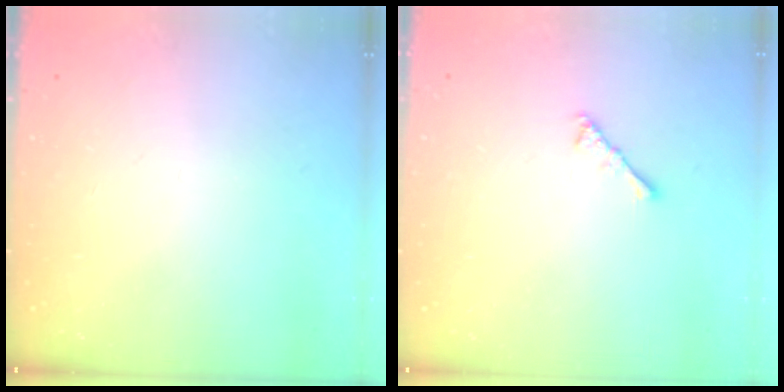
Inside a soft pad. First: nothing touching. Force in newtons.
{"total": 2.7, "press": 2.7, "slide": 0.6}